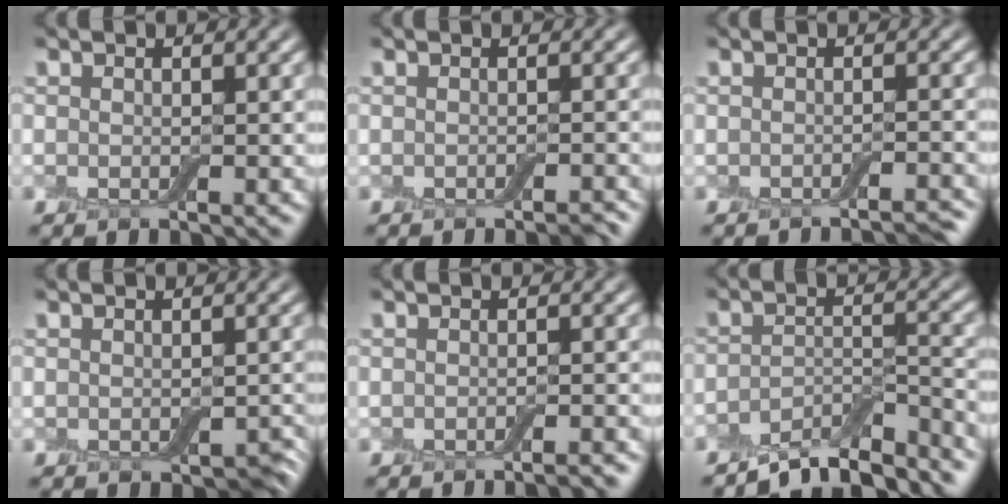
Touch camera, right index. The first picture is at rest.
{"total": 1.1, "force": [-0.9, 0.1, 0.6], "torque": [-0.007, -0.005, -0.013]}
{"total": 2.0, "force": [-1.9, 0.2, 0.8], "torque": [0.000, 0.000, -0.024]}
{"total": 1.9, "force": [-0.7, 1.3, 1.3], "torque": [-0.021, -0.014, -0.003]}
{"total": 1.3, "force": [-1.0, 0.1, 0.8], "torque": [-0.006, -0.002, -0.015]}
{"total": 7.3, "force": [-6.4, 1.8, 3.0], "torque": [-0.042, -0.007, -0.103]}